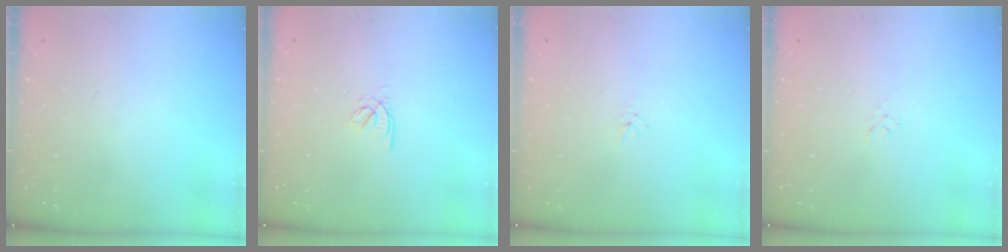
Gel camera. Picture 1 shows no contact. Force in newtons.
{"total": 2.0, "press": 2.0, "slide": 0.4}
{"total": 1.5, "press": 1.5, "slide": 0.1}
{"total": 2.9, "press": 2.9, "slide": 0.3}